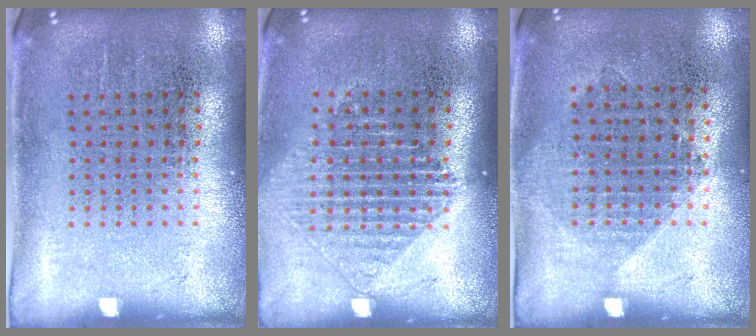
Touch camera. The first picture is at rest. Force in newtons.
{"total": 1.3, "press": 1.2, "slide": 0.5}
{"total": 1.1, "press": 0.9, "slide": 0.5}